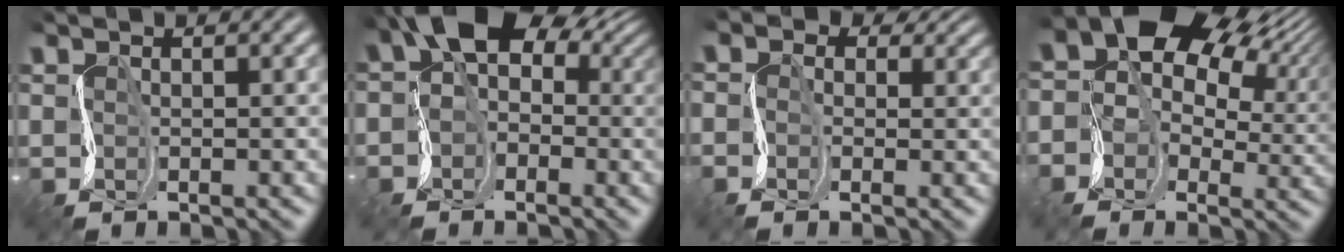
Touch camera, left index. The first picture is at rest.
{"total": 8.2, "force": [0.8, 6.1, 5.4], "torque": [-0.061, 0.025, -0.004]}
{"total": 2.5, "force": [0.0, 2.3, 0.8], "torque": [-0.010, 0.008, -0.019]}
{"total": 14.7, "force": [5.2, 10.2, 9.2], "torque": [-0.154, 0.032, 0.092]}